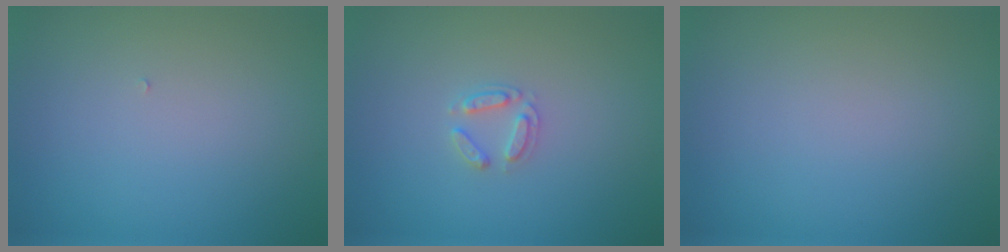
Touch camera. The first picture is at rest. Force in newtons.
{"total": 1.7, "press": 1.7, "slide": 0.2}
{"total": 0.0}